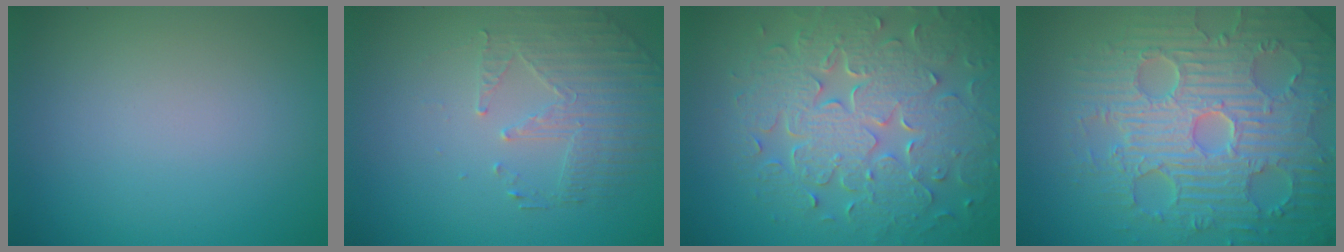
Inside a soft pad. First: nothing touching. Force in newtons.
{"total": 2.2, "press": 1.8, "slide": 1.2}
{"total": 8.9, "press": 6.2, "slide": 6.4}
{"total": 9.2, "press": 6.8, "slide": 6.2}